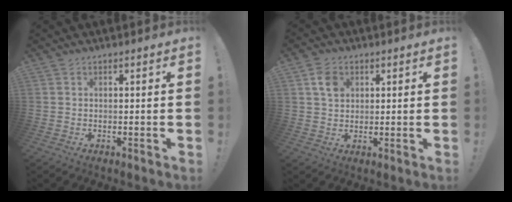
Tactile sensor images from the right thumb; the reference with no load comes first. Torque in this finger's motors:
{"motor_torque": [0.40, 0.55, 0.40, -0.20, 0.00]}